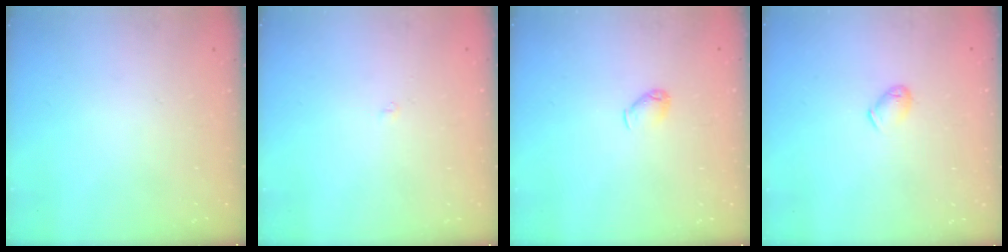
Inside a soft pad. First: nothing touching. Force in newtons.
{"total": 1.7, "press": 1.7, "slide": 0.3}
{"total": 4.2, "press": 4.1, "slide": 0.9}
{"total": 7.2, "press": 7.1, "slide": 0.9}